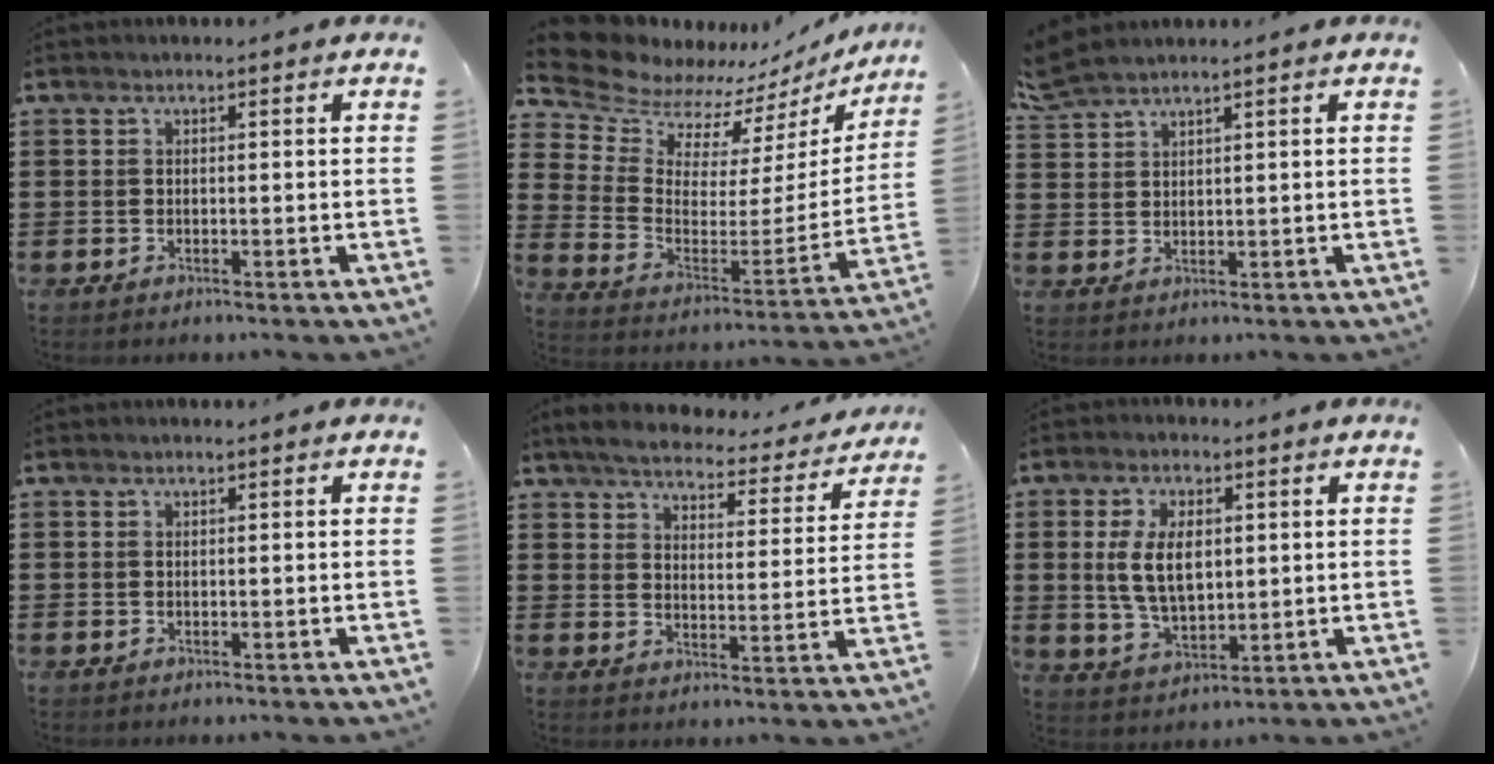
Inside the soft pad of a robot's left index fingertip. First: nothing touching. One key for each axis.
{"total": 9.6, "fx": 9.0, "fy": 3.0, "fz": 1.7, "tx": -0.089, "ty": -0.075, "tz": 0.160}
{"total": 3.0, "fx": 2.7, "fy": 0.6, "fz": 1.1, "tx": -0.030, "ty": 0.002, "tz": 0.051}
{"total": 0.0}
{"total": 4.5, "fx": 4.3, "fy": 0.4, "fz": 1.4, "tx": -0.050, "ty": -0.029, "tz": 0.070}
{"total": 8.2, "fx": 1.3, "fy": 4.3, "fz": 6.8, "tx": -0.134, "ty": 0.003, "tz": 0.016}